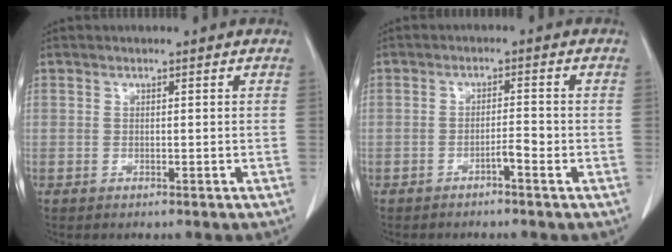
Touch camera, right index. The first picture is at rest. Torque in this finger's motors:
{"motor_torque": [0.14, -0.17, 0.01, 0.00]}